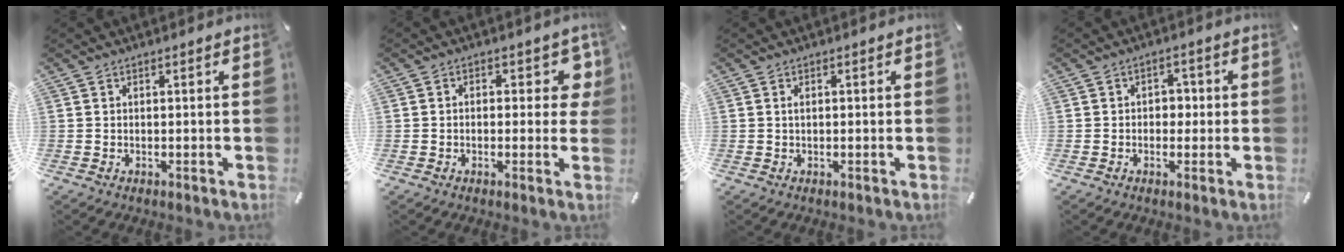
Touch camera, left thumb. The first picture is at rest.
{"total": 5.8, "force": [1.1, 3.8, 4.2], "torque": [-0.042, -0.002, 0.013]}
{"total": 0.8, "force": [0.0, 0.4, 0.7], "torque": [-0.015, 0.001, 0.000]}
{"total": 3.0, "force": [-0.7, 2.4, 1.6], "torque": [-0.025, 0.007, -0.020]}